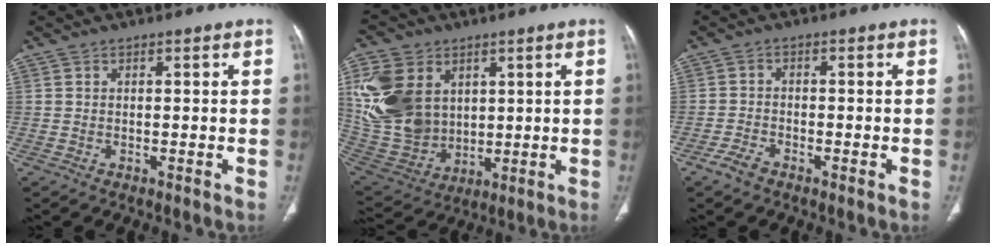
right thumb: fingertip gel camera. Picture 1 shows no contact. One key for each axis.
{"total": 19.1, "fx": 5.5, "fy": 14.3, "fz": 11.4, "tx": -0.234, "ty": -0.017, "tz": 0.132}
{"total": 3.1, "fx": -2.2, "fy": 1.2, "fz": 1.8, "tx": -0.042, "ty": 0.005, "tz": -0.045}